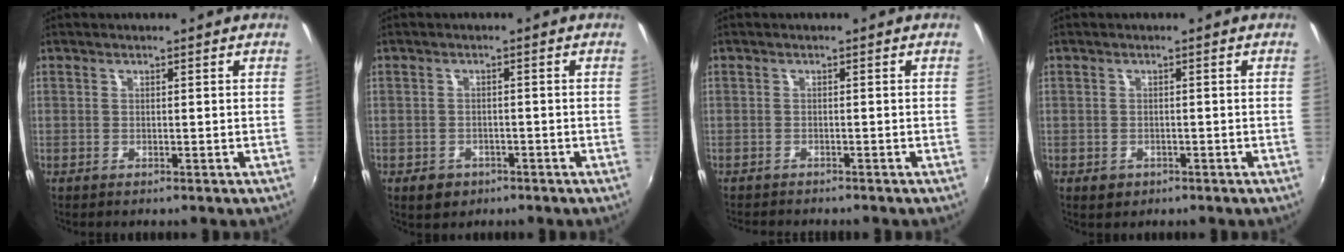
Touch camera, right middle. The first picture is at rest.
{"total": 3.7, "force": [-2.1, 2.8, 1.2], "torque": [-0.033, -0.002, -0.028]}
{"total": 2.8, "force": [-2.7, 0.5, 0.6], "torque": [-0.023, -0.017, -0.046]}
{"total": 2.1, "force": [-1.0, 1.7, 0.7], "torque": [-0.016, -0.003, -0.012]}